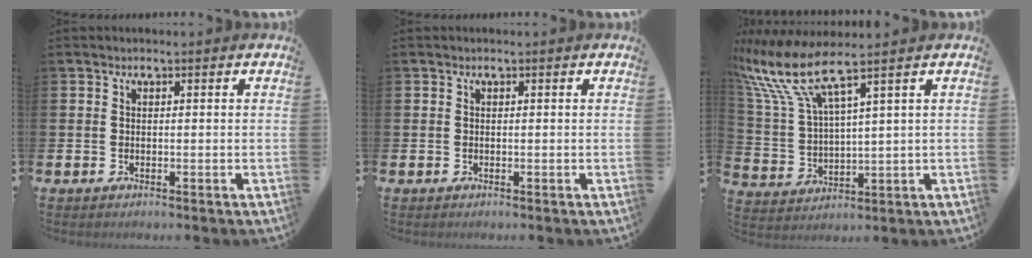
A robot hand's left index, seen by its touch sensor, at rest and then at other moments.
{"total": 0.0}
{"total": 8.9, "force": [6.8, 1.5, 5.6], "torque": [-0.146, -0.032, 0.112]}